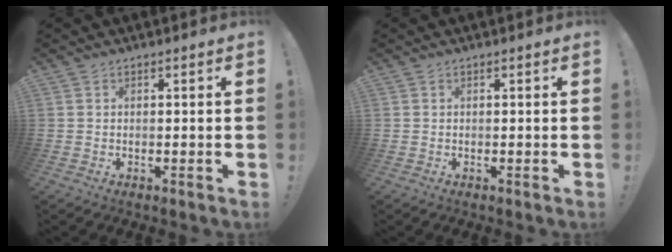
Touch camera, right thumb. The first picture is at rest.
{"total": 0.0}